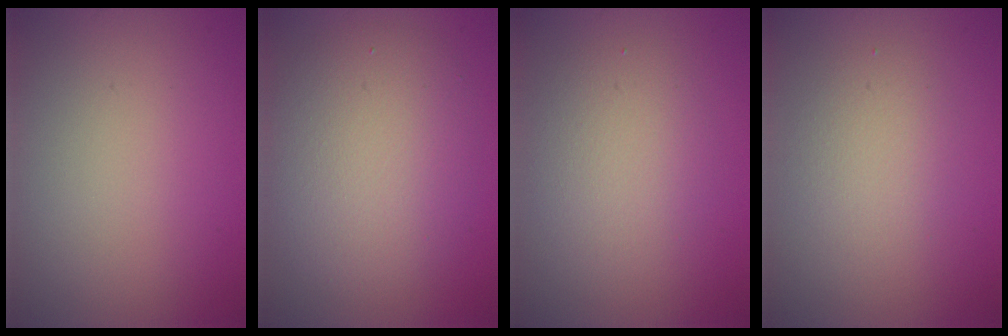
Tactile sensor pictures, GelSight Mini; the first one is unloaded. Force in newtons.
{"total": 6.0, "press": 6.0, "slide": 0.3}
{"total": 3.2, "press": 3.2, "slide": 0.3}
{"total": 2.4, "press": 2.4, "slide": 0.1}